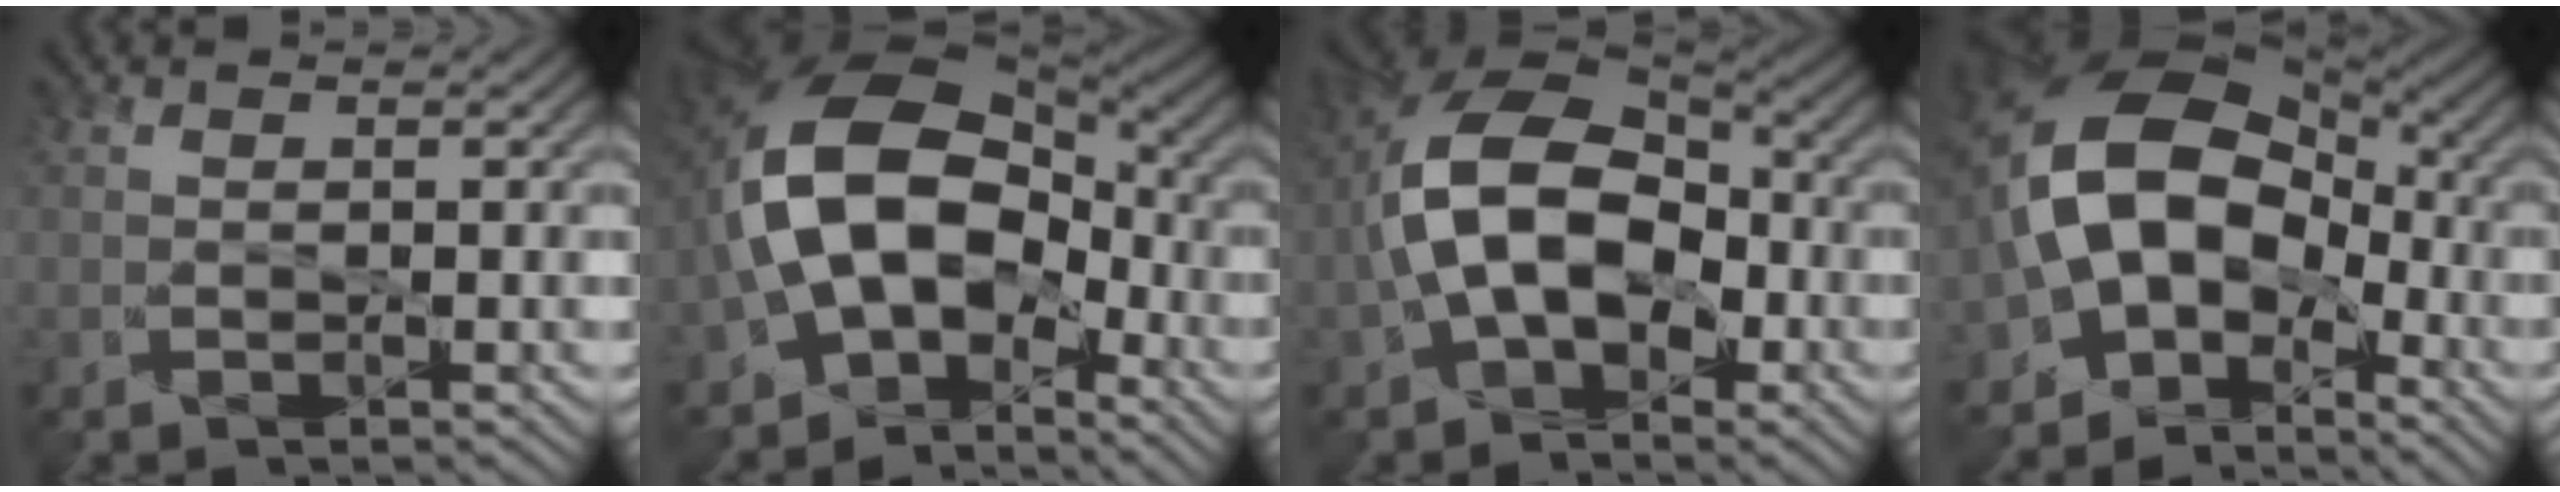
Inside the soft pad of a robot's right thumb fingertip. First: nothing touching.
{"total": 14.4, "force": [-2.6, 9.7, 10.4], "torque": [-0.179, 0.012, -0.063]}
{"total": 12.7, "force": [-1.7, 8.0, 9.7], "torque": [-0.183, 0.012, -0.043]}
{"total": 14.5, "force": [-2.0, 10.4, 9.8], "torque": [-0.176, 0.010, -0.048]}